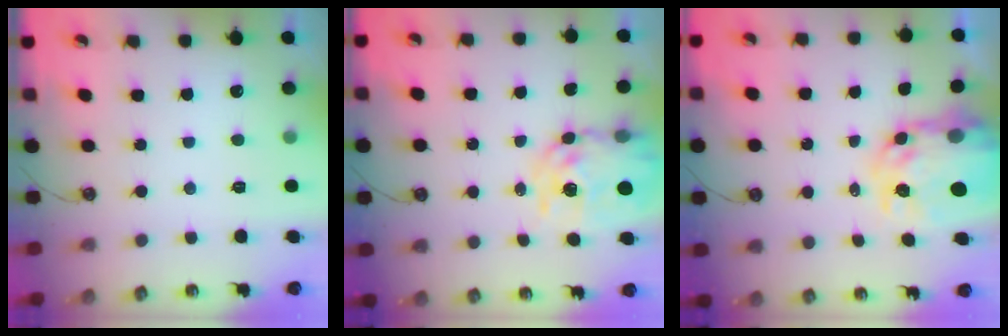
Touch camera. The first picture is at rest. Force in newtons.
{"total": 12.3, "press": 12.2, "slide": 1.0}
{"total": 10.6, "press": 10.5, "slide": 1.0}